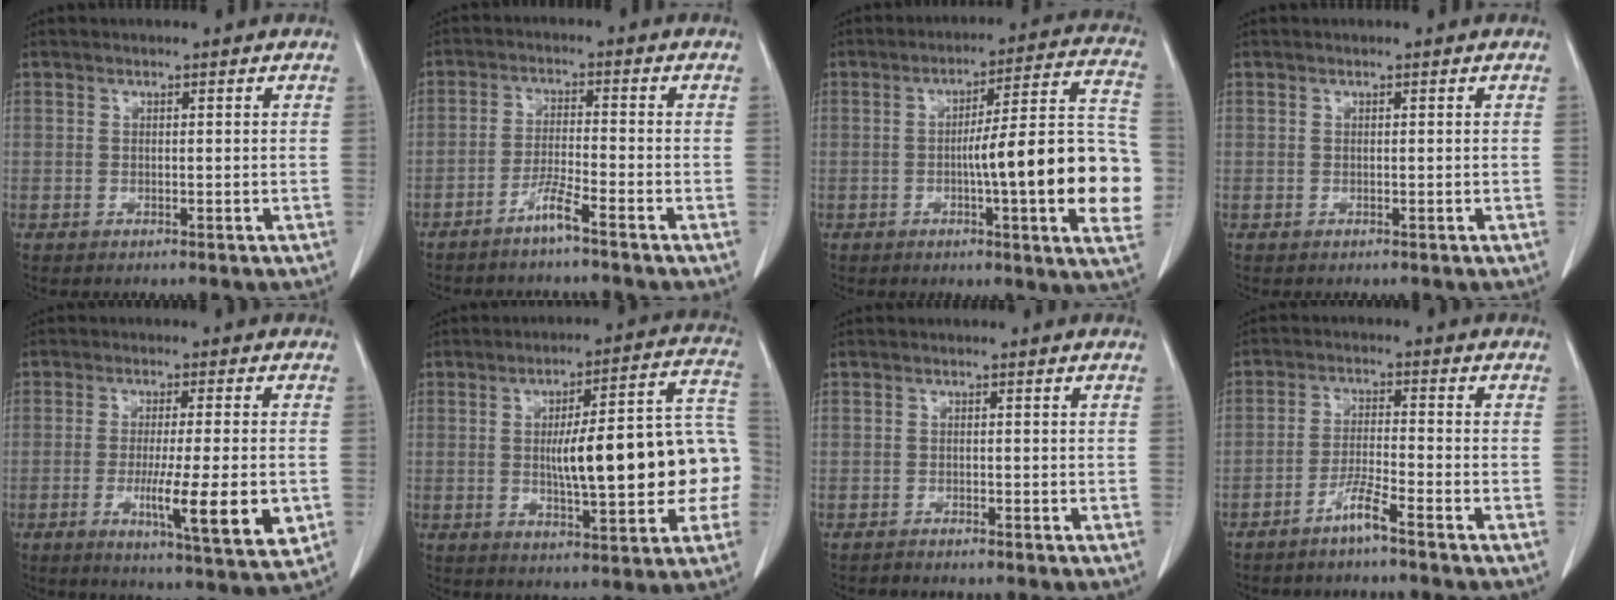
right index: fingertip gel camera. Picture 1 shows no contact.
{"total": 3.8, "force": [-2.9, -0.5, 2.4], "torque": [-0.051, -0.003, -0.062]}
{"total": 19.1, "force": [-3.0, 1.3, 18.8], "torque": [-0.192, 0.023, -0.038]}
{"total": 0.0}
{"total": 11.4, "force": [-2.8, 0.6, 11.0], "torque": [-0.169, -0.026, -0.044]}
{"total": 18.7, "force": [-1.3, 3.9, 18.3], "torque": [-0.216, 0.043, -0.009]}
{"total": 1.0, "force": [-1.0, -0.2, 0.0], "torque": [-0.003, -0.003, -0.018]}
{"total": 4.0, "force": [-3.1, -0.6, 2.5], "torque": [-0.053, -0.004, -0.066]}